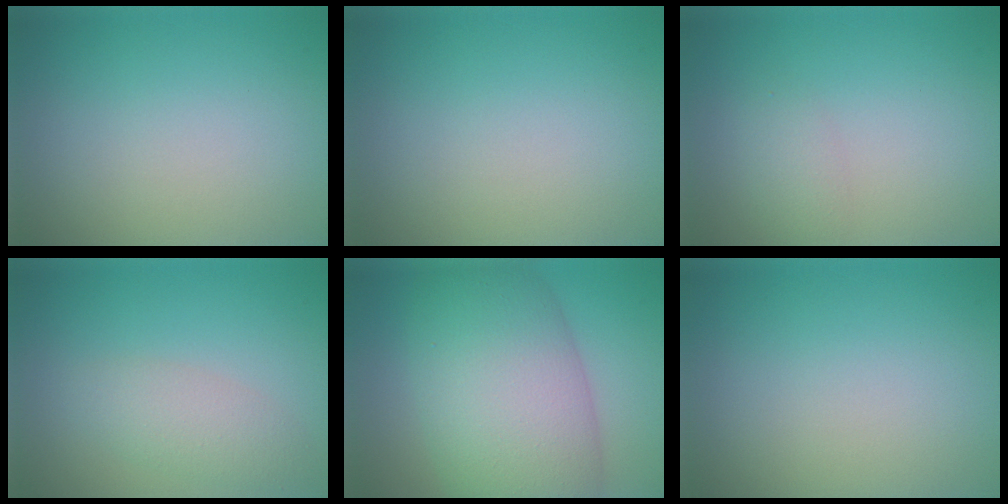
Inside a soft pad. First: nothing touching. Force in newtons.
{"total": 0.0}
{"total": 1.4, "press": 1.4, "slide": 0.0}
{"total": 2.6, "press": 2.6, "slide": 0.1}
{"total": 11.8, "press": 11.8, "slide": 0.3}
{"total": 0.0}